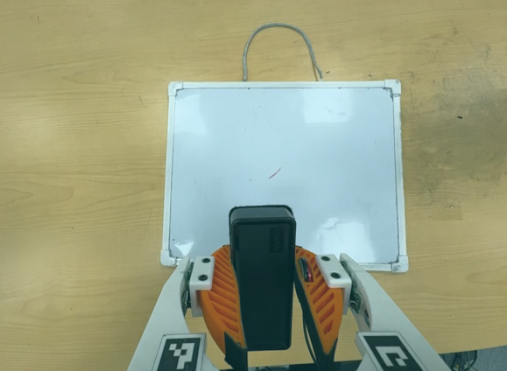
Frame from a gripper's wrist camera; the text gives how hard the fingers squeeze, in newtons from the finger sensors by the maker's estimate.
{"total": 8.4, "left": 7.3, "right": 9.5}